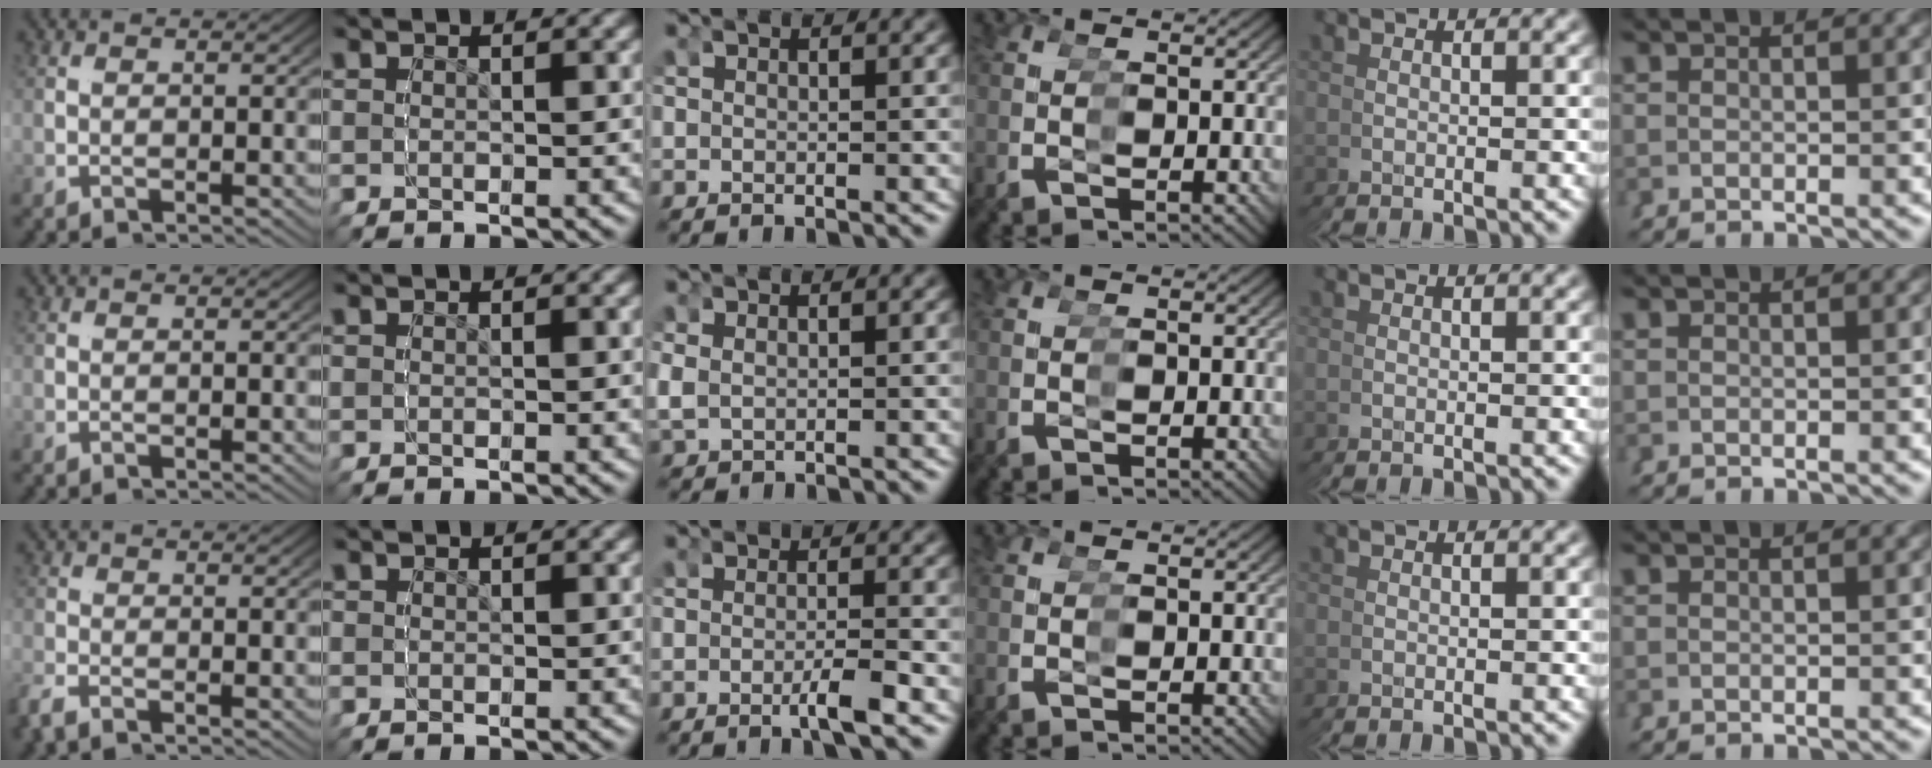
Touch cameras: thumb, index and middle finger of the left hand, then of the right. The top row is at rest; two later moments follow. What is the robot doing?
{"motion": "grasp_and_lifting", "object": "glasses"}